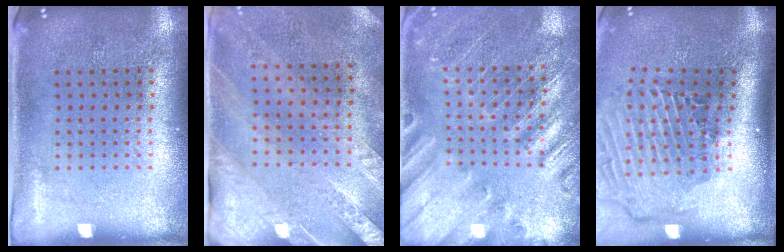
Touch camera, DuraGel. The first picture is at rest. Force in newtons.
{"total": 2.5, "press": 2.1, "slide": 1.3}
{"total": 2.5, "press": 2.5, "slide": 0.2}
{"total": 2.9, "press": 1.9, "slide": 2.1}